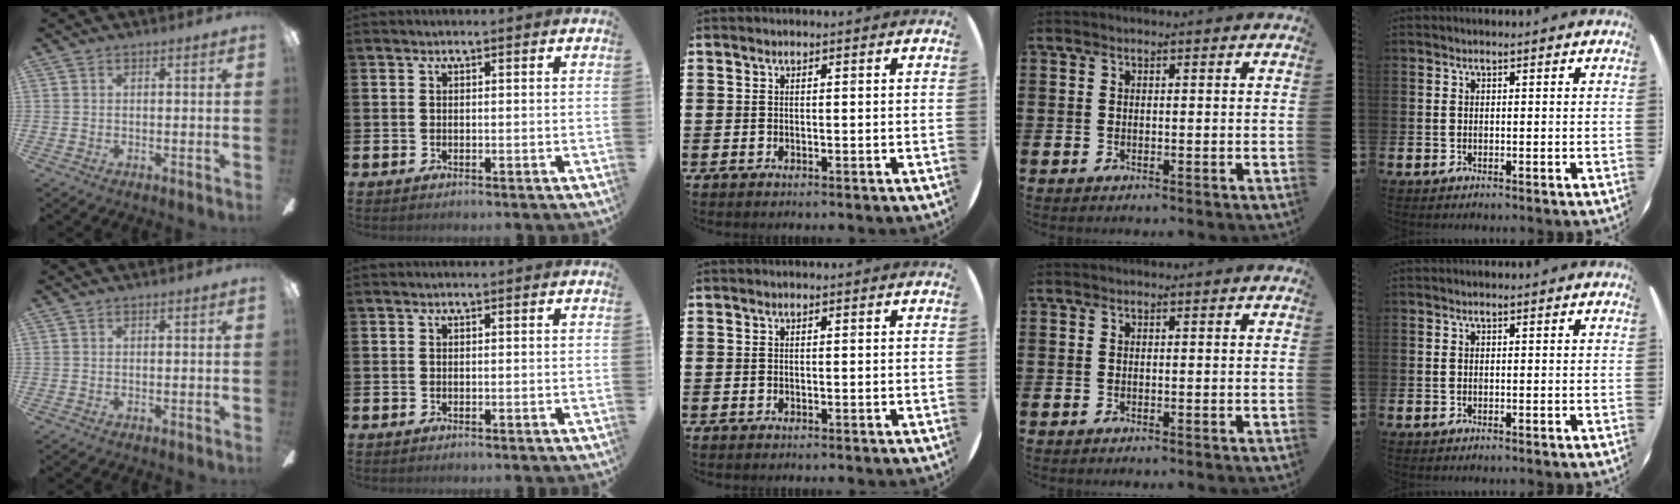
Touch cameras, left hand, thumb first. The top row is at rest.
{}